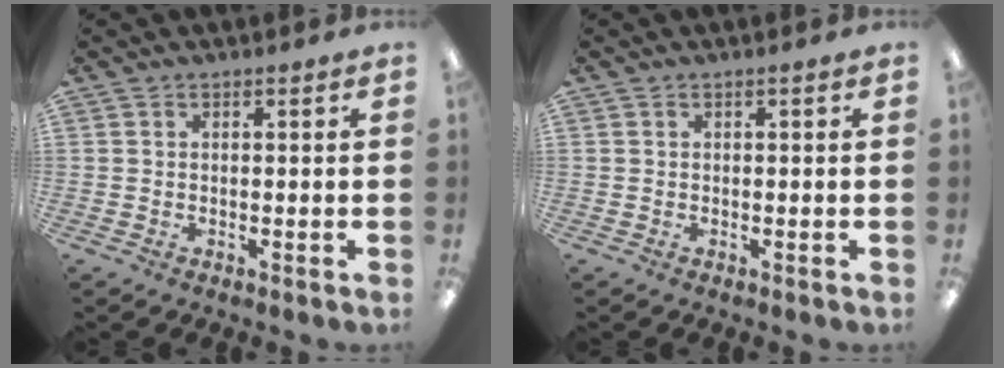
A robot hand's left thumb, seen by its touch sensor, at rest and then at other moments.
{"total": 0.0}